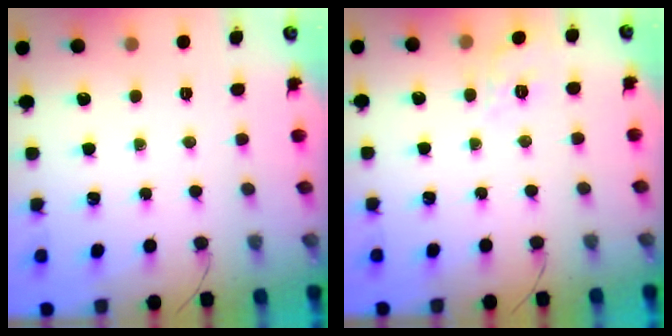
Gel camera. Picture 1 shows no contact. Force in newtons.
{"total": 7.5, "press": 7.4, "slide": 1.0}